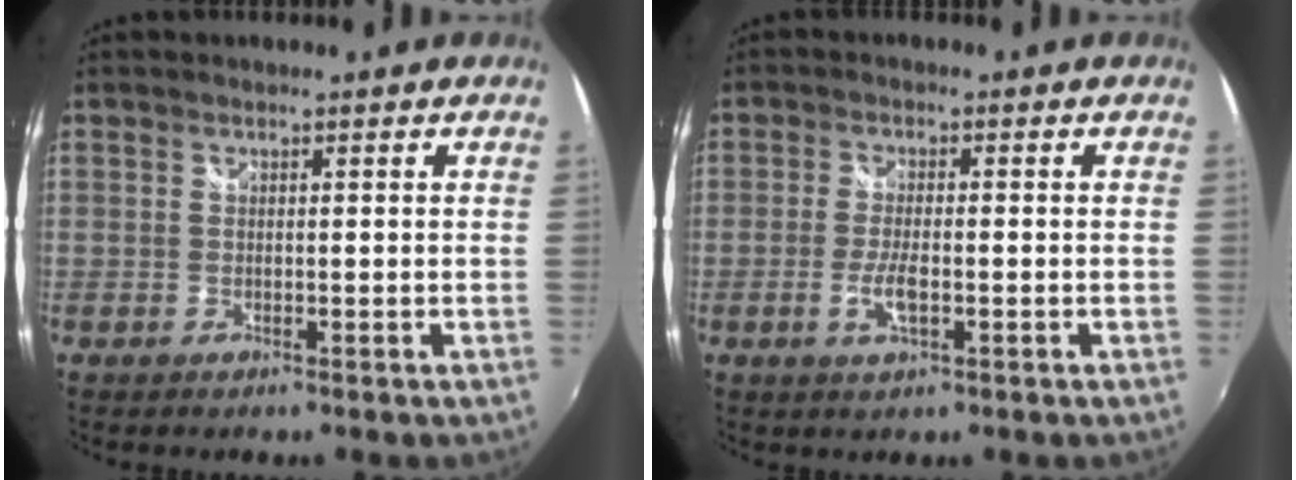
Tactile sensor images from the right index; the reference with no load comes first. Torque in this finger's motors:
{"motor_torque": [0.58, -0.07, 0.31, 0.08]}